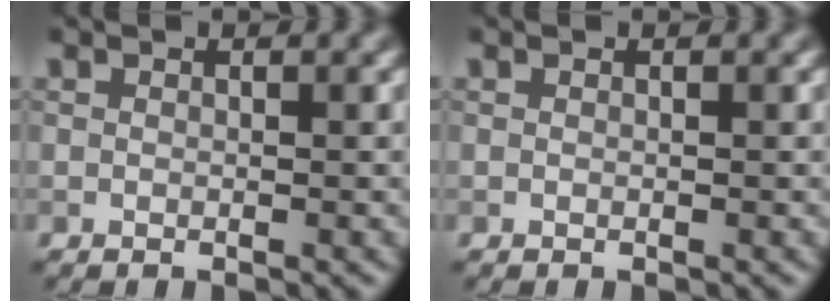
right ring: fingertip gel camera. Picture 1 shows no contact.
{"total": 0.0}